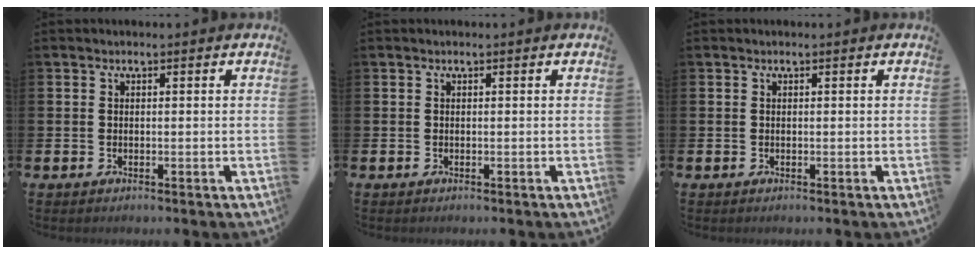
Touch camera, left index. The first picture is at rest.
{"total": 0.0}
{"total": 0.0}